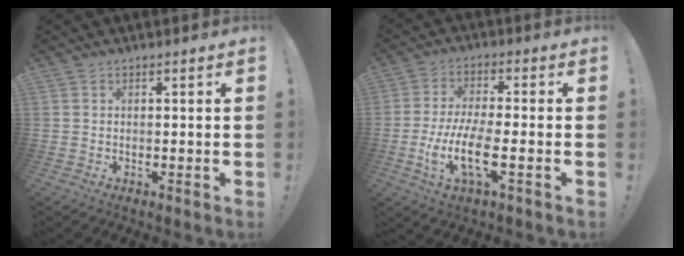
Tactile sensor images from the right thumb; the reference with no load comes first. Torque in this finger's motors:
{"motor_torque": [1.22, 1.29, 0.43, -0.38, 0.39]}